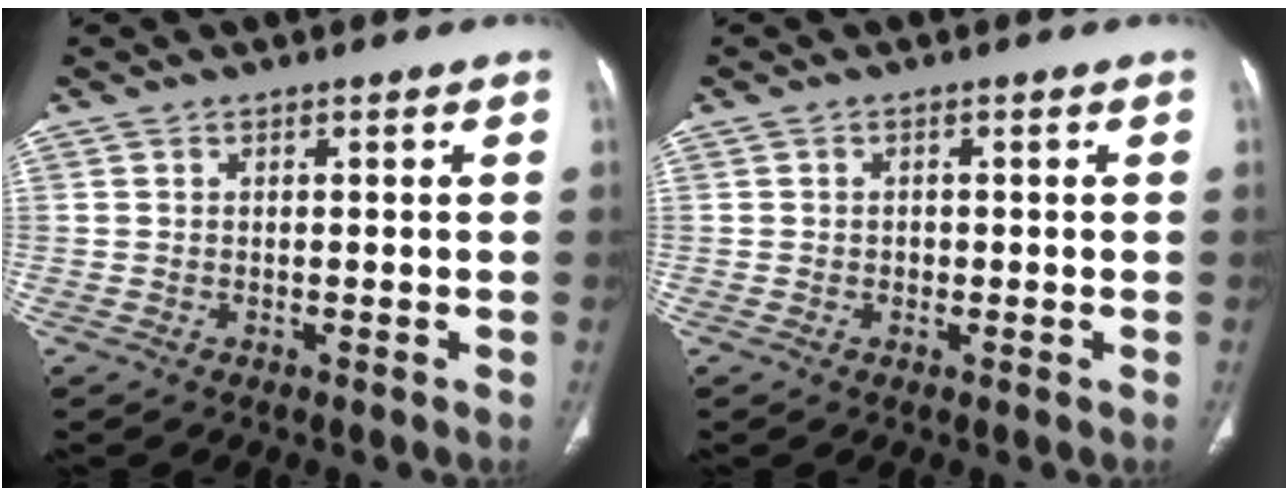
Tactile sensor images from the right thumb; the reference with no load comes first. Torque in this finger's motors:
{"motor_torque": [-0.49, -0.48, -0.20, 0.20, -0.03]}